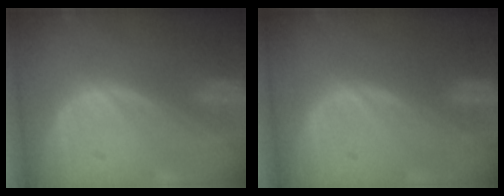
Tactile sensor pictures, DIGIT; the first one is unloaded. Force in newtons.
{"total": 0.0}